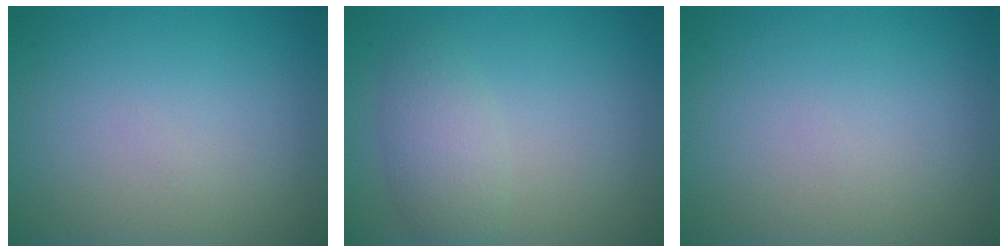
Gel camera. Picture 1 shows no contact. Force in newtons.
{"total": 2.9, "press": 2.9, "slide": 0.1}
{"total": 0.0}